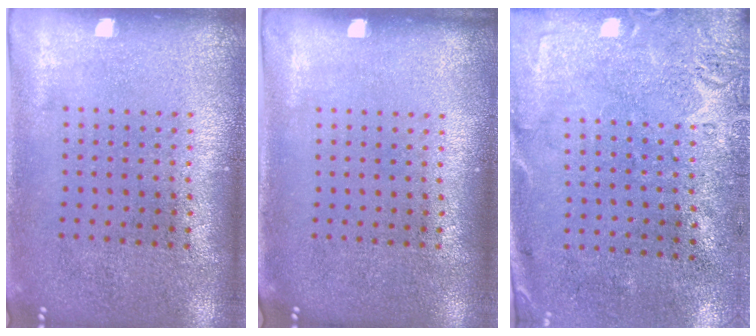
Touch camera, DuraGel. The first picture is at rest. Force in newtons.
{"total": 0.0}
{"total": 2.8, "press": 2.2, "slide": 1.7}